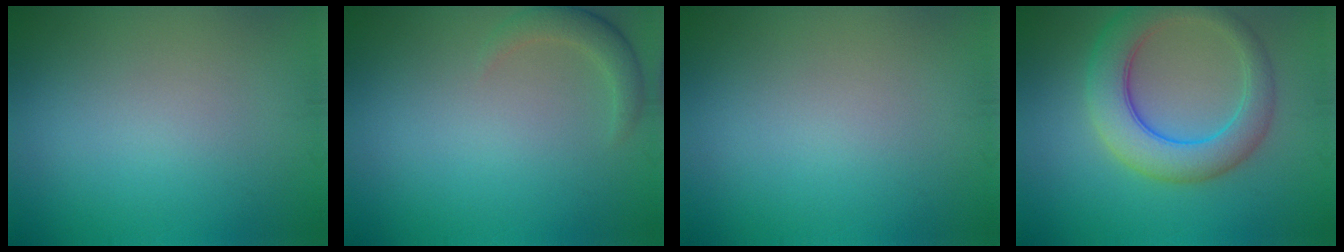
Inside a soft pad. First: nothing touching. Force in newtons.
{"total": 1.9, "press": 1.9, "slide": 0.3}
{"total": 0.0}
{"total": 6.3, "press": 6.3, "slide": 0.2}